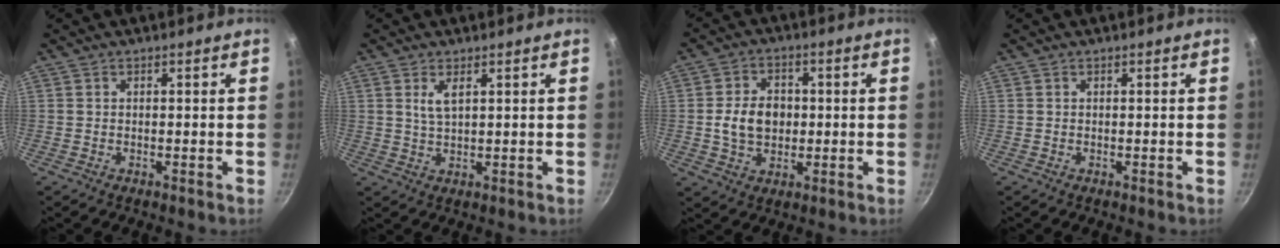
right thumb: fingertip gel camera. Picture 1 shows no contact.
{"total": 3.3, "force": [1.4, 1.3, 2.7], "torque": [-0.051, -0.008, 0.030]}
{"total": 7.4, "force": [0.3, 5.7, 4.7], "torque": [-0.057, 0.002, 0.005]}
{"total": 0.0}